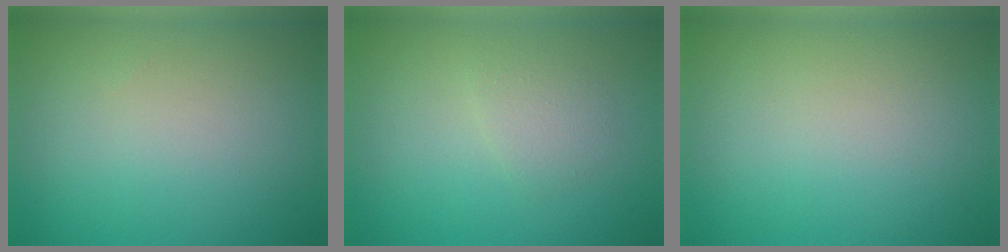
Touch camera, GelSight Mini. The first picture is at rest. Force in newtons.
{"total": 1.4, "press": 1.4, "slide": 0.1}
{"total": 0.0}